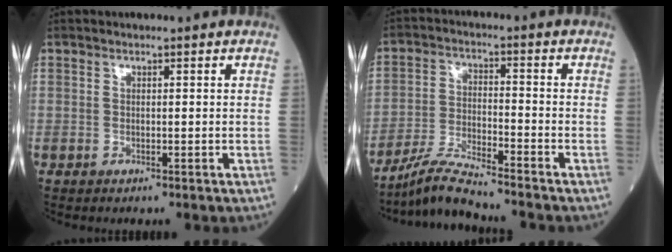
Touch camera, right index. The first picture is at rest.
{"total": 7.2, "force": [-6.7, -0.6, 2.5], "torque": [-0.055, -0.020, -0.127]}